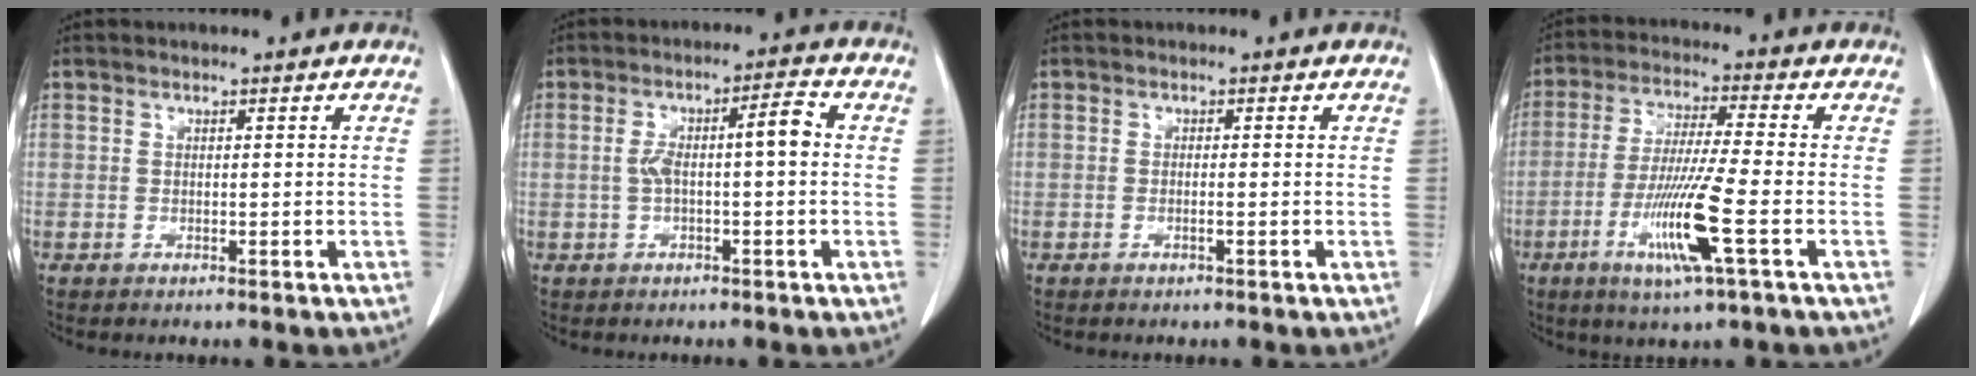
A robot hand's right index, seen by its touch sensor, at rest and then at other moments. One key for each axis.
{"total": 5.7, "fx": -0.1, "fy": 0.8, "fz": 5.6, "tx": -0.101, "ty": 0.026, "tz": 0.000}
{"total": 0.7, "fx": -0.4, "fy": -0.1, "fz": 0.6, "tx": -0.011, "ty": 0.002, "tz": -0.007}
{"total": 11.2, "fx": -4.1, "fy": -0.6, "fz": 10.4, "tx": -0.206, "ty": -0.021, "tz": -0.079}